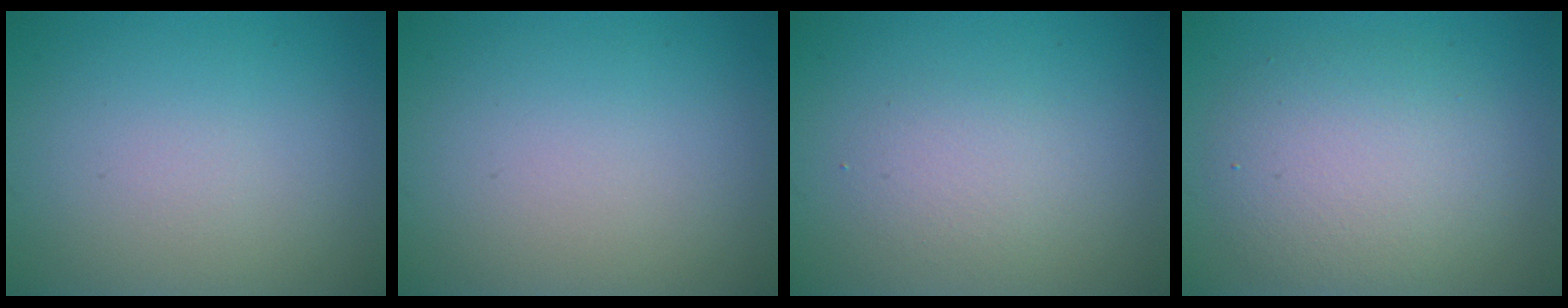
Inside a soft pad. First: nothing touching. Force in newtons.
{"total": 0.0}
{"total": 1.8, "press": 1.8, "slide": 0.1}
{"total": 5.2, "press": 5.2, "slide": 0.4}